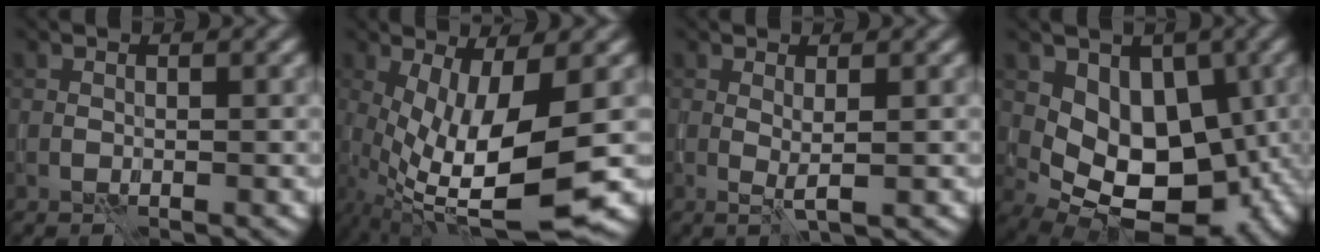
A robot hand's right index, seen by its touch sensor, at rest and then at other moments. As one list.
[{"total": 10.7, "force": [-2.0, 3.0, 10.1], "torque": [-0.186, -0.028, -0.025]}, {"total": 1.1, "force": [0.2, -0.2, 1.1], "torque": [-0.020, -0.005, 0.004]}, {"total": 8.6, "force": [0.7, 6.0, 6.1], "torque": [-0.077, -0.020, 0.015]}]